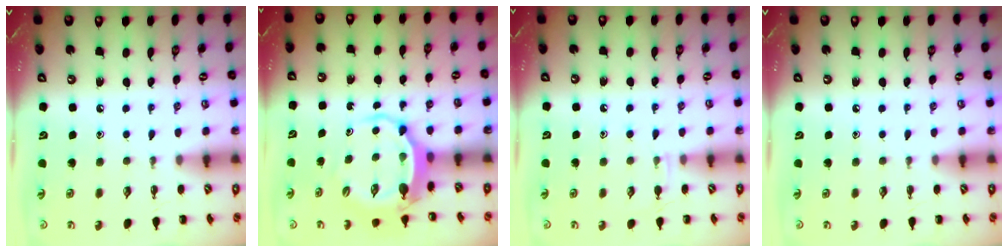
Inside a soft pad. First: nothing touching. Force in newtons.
{"total": 6.4, "press": 6.2, "slide": 1.3}
{"total": 4.3, "press": 3.9, "slide": 1.7}
{"total": 0.0}